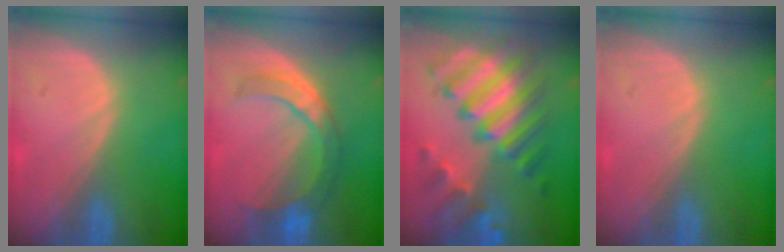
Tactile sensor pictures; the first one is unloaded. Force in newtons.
{"total": 7.4, "press": 7.2, "slide": 1.9}
{"total": 11.4, "press": 11.3, "slide": 1.3}
{"total": 0.0}